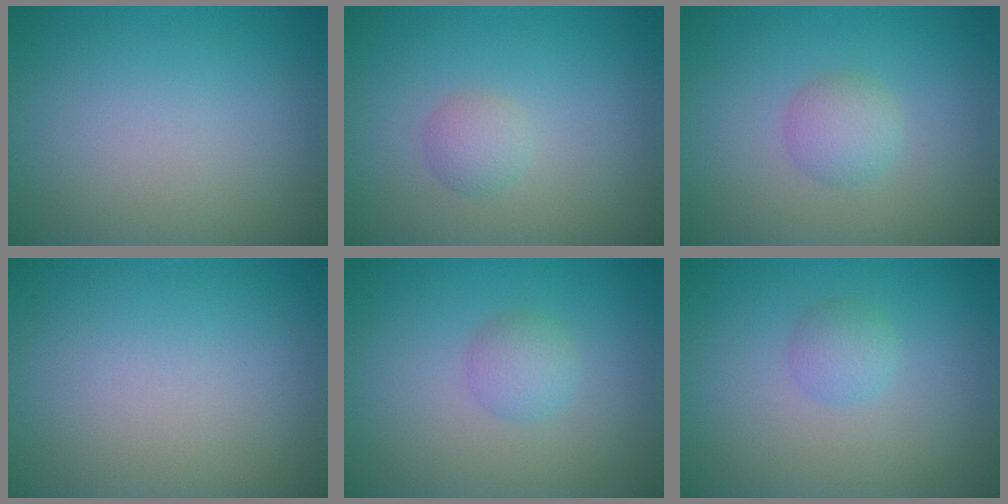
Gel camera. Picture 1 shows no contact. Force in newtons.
{"total": 1.5, "press": 1.4, "slide": 0.1}
{"total": 2.0, "press": 2.0, "slide": 0.1}
{"total": 0.0}
{"total": 1.8, "press": 1.8, "slide": 0.1}
{"total": 1.5, "press": 1.5, "slide": 0.1}